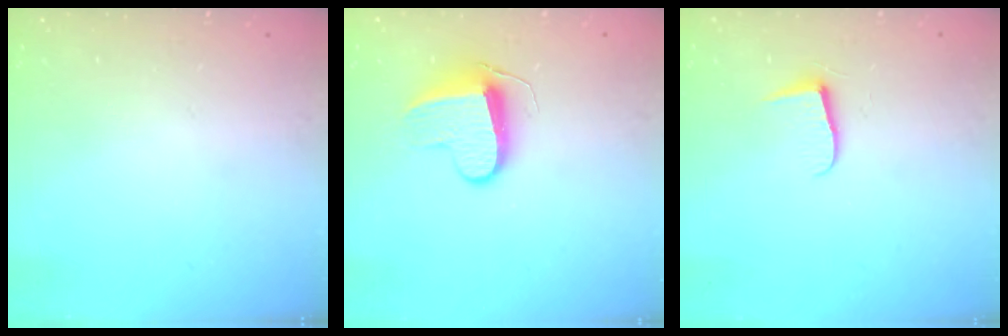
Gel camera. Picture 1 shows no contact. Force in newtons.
{"total": 9.1, "press": 9.1, "slide": 0.2}
{"total": 5.9, "press": 5.9, "slide": 0.6}